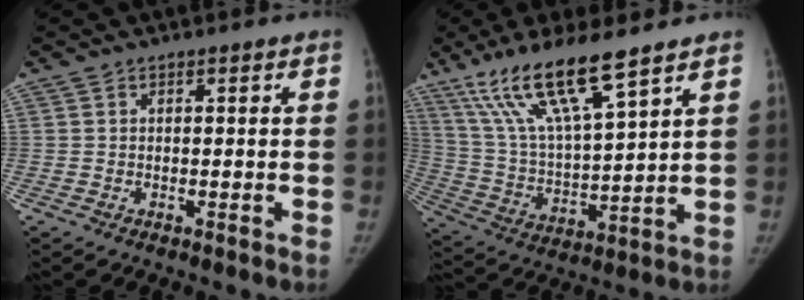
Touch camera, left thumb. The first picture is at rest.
{"total": 17.2, "force": [11.4, 2.9, 12.5], "torque": [-0.235, -0.047, 0.227]}